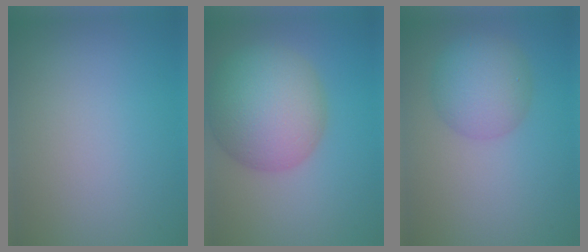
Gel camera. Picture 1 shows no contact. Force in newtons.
{"total": 9.5, "press": 9.5, "slide": 0.5}
{"total": 4.6, "press": 4.6, "slide": 0.1}